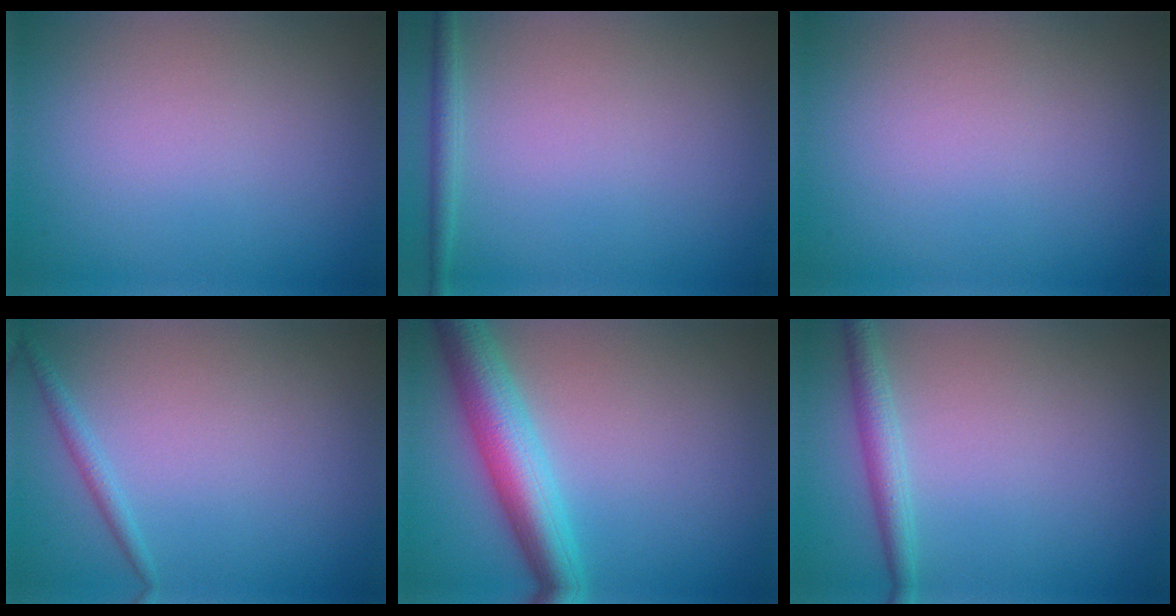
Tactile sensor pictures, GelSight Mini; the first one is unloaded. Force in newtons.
{"total": 1.4, "press": 1.4, "slide": 0.1}
{"total": 0.0}
{"total": 1.2, "press": 1.2, "slide": 0.1}
{"total": 6.2, "press": 6.2, "slide": 0.1}
{"total": 2.3, "press": 2.2, "slide": 0.1}